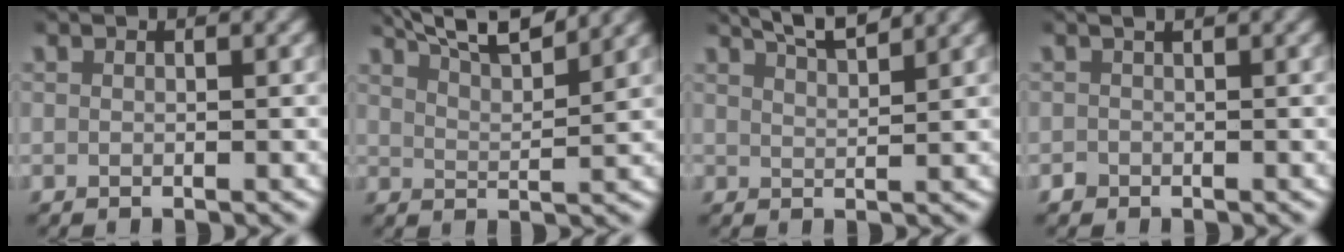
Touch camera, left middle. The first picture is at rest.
{"total": 7.0, "force": [6.1, 1.3, 3.2], "torque": [-0.059, 0.007, 0.099]}
{"total": 5.0, "force": [4.3, 1.1, 2.3], "torque": [-0.040, 0.007, 0.075]}
{"total": 0.7, "force": [-0.2, 0.7, 0.0], "torque": [0.001, 0.001, -0.005]}